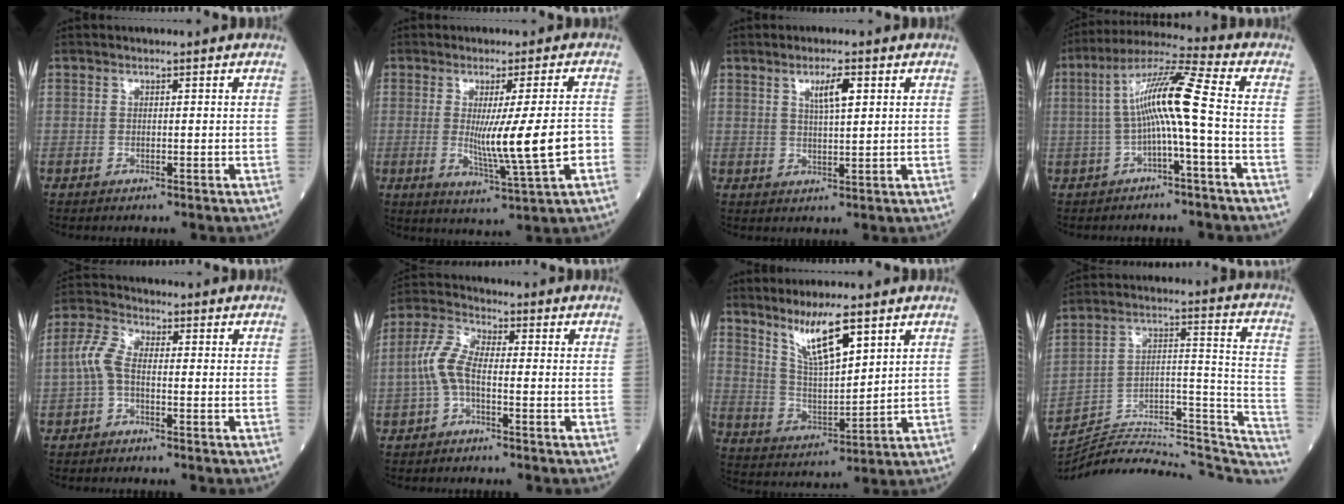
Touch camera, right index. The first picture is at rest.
{"total": 10.2, "force": [-1.4, -0.6, 10.1], "torque": [-0.161, -0.025, -0.018]}
{"total": 4.0, "force": [1.8, 0.5, 3.5], "torque": [-0.062, 0.000, 0.031]}
{"total": 9.9, "force": [-0.7, -0.7, 9.8], "torque": [-0.181, 0.029, -0.014]}
{"total": 3.2, "force": [-0.6, 1.3, 2.9], "torque": [-0.068, 0.007, -0.016]}
{"total": 6.0, "force": [-1.3, 2.2, 5.4], "torque": [-0.124, 0.014, -0.032]}
{"total": 9.0, "force": [5.9, 1.3, 6.7], "torque": [-0.132, -0.005, 0.121]}
{"total": 30.5, "force": [-28.0, 6.8, 10.0], "torque": [-0.116, 0.033, -0.398]}